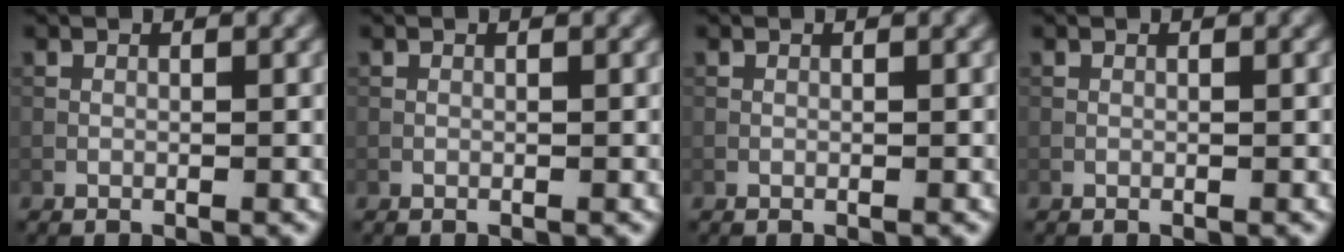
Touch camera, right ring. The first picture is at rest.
{"total": 0.0}
{"total": 0.0}
{"total": 0.0}